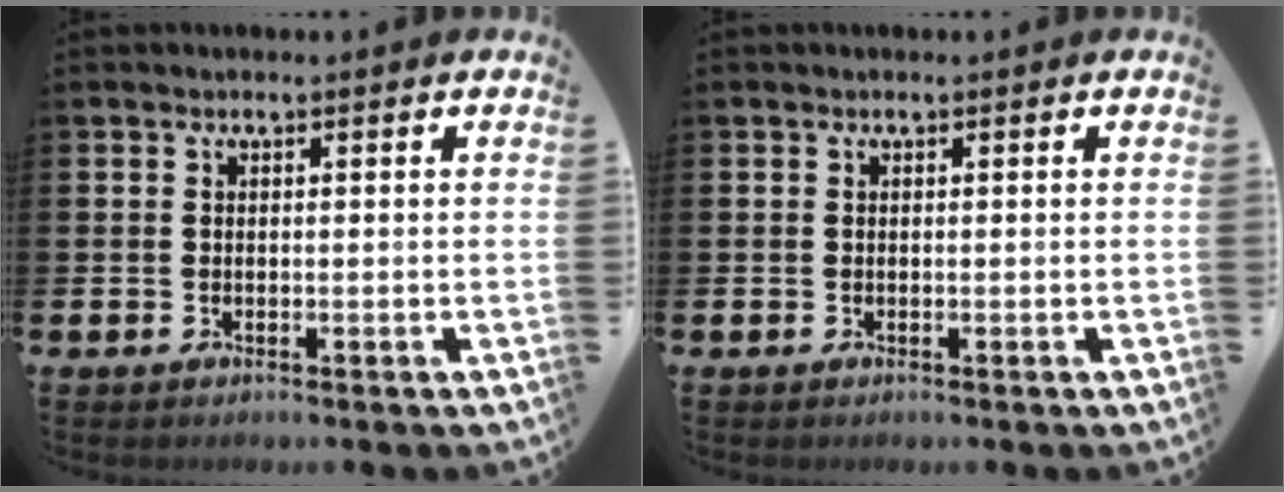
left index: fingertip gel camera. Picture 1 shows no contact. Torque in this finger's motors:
{"motor_torque": [-0.01, 0.01, 0.00, 0.00]}